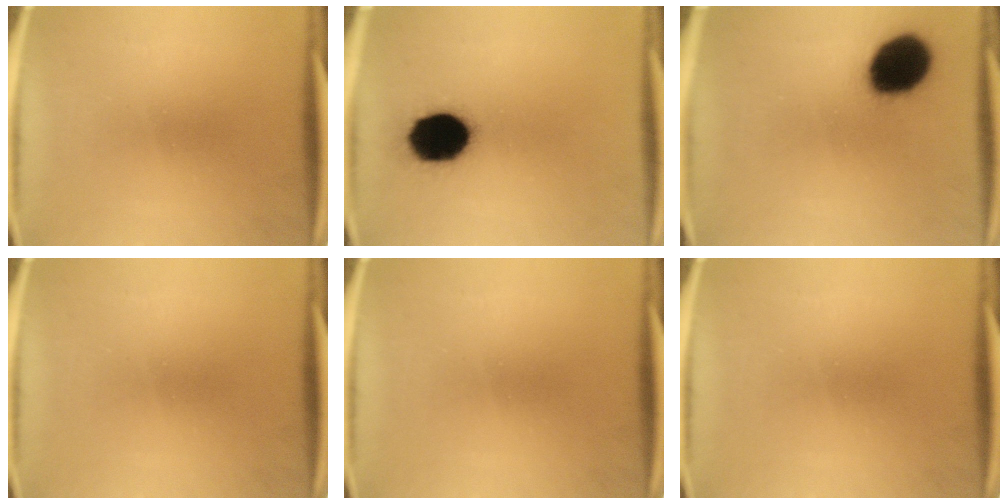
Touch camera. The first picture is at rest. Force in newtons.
{"total": 16.9}
{"total": 17.3}
{"total": 0.0}
{"total": 0.0}
{"total": 0.0}